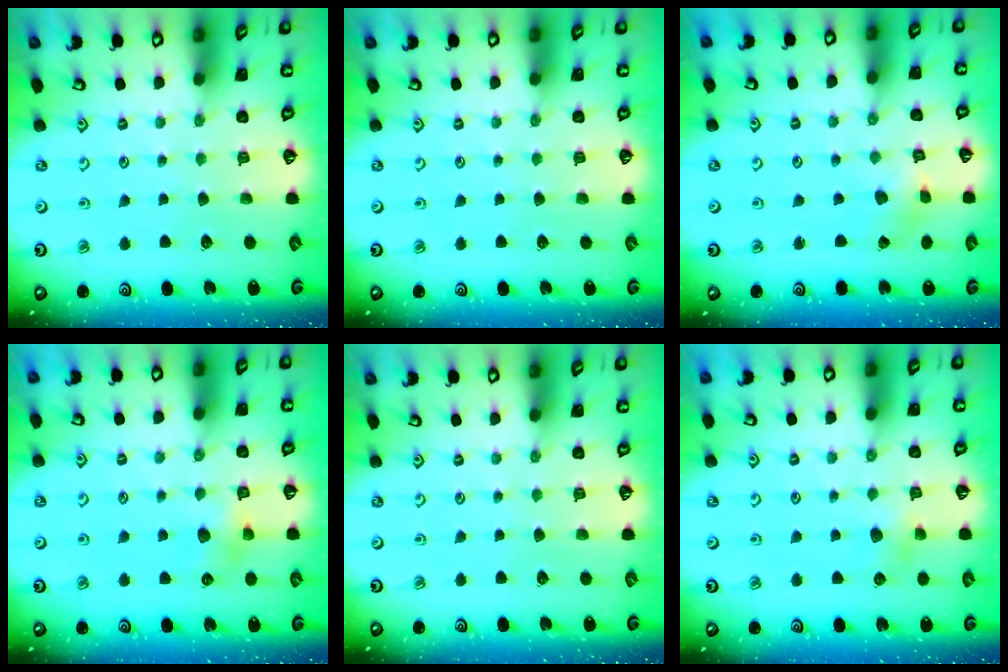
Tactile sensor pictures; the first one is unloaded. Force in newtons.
{"total": 0.0}
{"total": 1.5, "press": 1.5, "slide": 0.3}
{"total": 4.7, "press": 4.7, "slide": 0.7}
{"total": 0.0}
{"total": 3.8, "press": 3.7, "slide": 0.8}